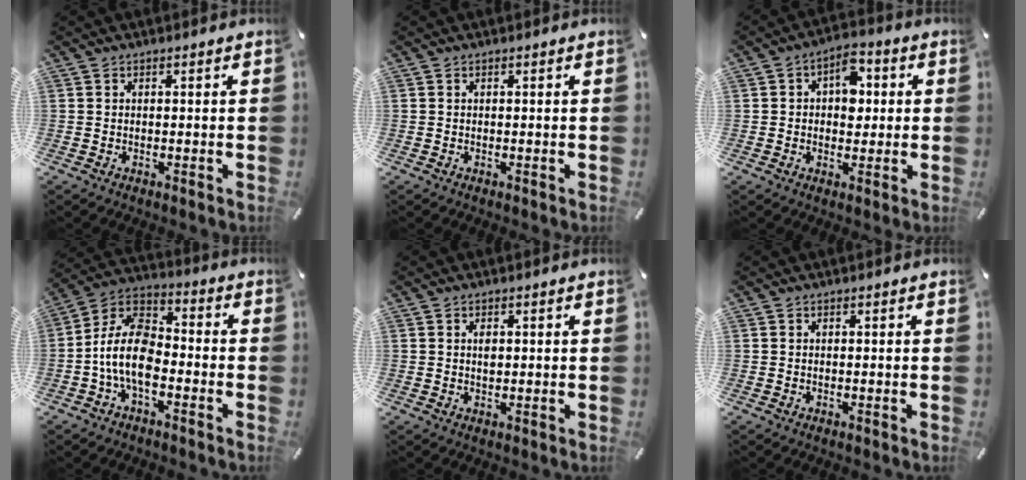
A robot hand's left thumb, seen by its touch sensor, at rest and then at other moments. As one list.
[{"total": 0.0}, {"total": 7.8, "force": [1.2, 5.4, 5.5], "torque": [-0.063, -0.001, 0.014]}, {"total": 12.5, "force": [-4.7, 7.2, 9.0], "torque": [-0.195, 0.017, -0.091]}, {"total": 1.5, "force": [0.3, 0.8, 1.2], "torque": [-0.027, 0.003, 0.005]}, {"total": 0.0}]